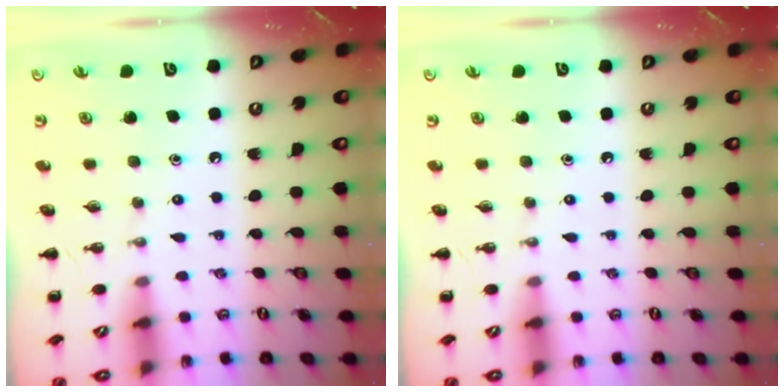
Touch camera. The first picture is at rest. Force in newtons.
{"total": 0.0}